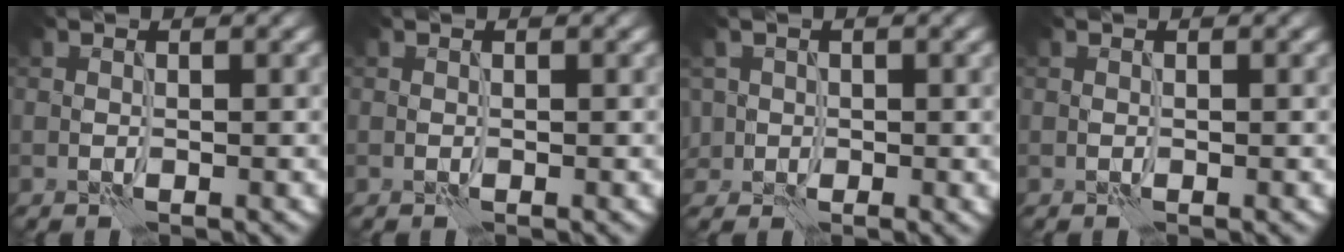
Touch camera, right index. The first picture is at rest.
{"total": 0.0}
{"total": 1.8, "force": [0.5, 1.7, 0.4], "torque": [-0.009, -0.002, 0.009]}
{"total": 0.0}